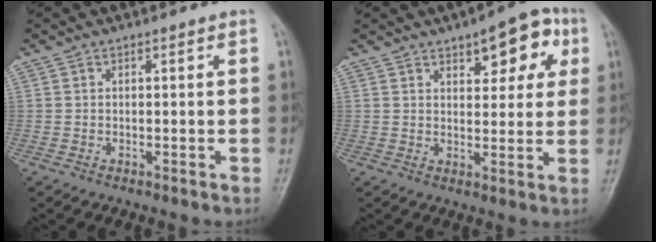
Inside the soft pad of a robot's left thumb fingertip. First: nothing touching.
{"total": 9.9, "force": [4.6, 4.6, 7.5], "torque": [-0.059, -0.007, 0.056]}